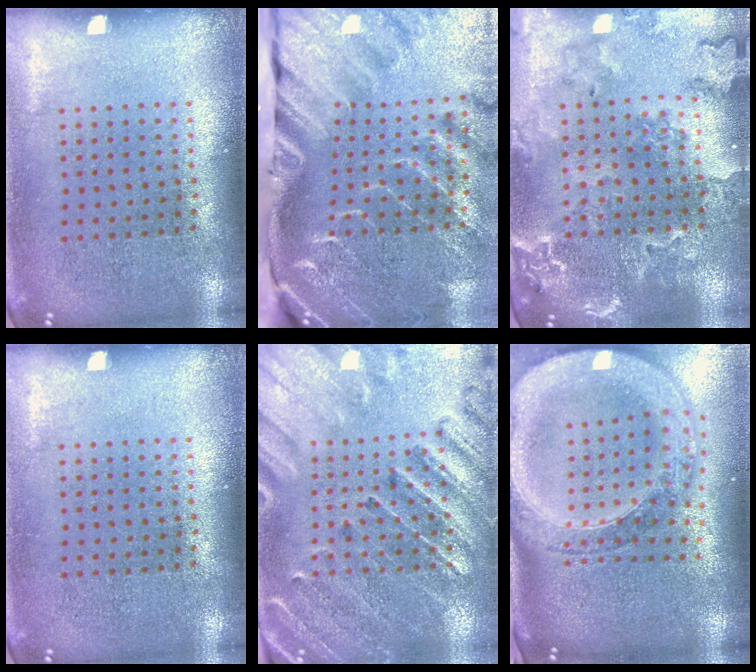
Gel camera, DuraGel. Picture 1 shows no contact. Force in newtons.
{"total": 4.6, "press": 3.4, "slide": 3.1}
{"total": 1.9, "press": 1.9, "slide": 0.2}
{"total": 0.0}
{"total": 2.9, "press": 2.7, "slide": 0.9}
{"total": 4.0, "press": 3.1, "slide": 2.5}